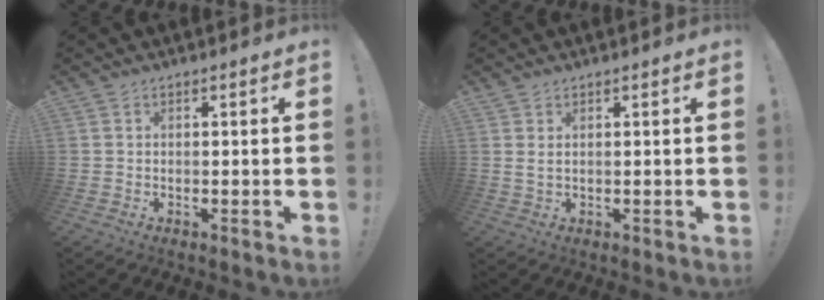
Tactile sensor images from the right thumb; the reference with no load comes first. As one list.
[{"total": 2.1, "force": [1.2, 0.3, 1.6], "torque": [-0.027, -0.002, 0.021]}]